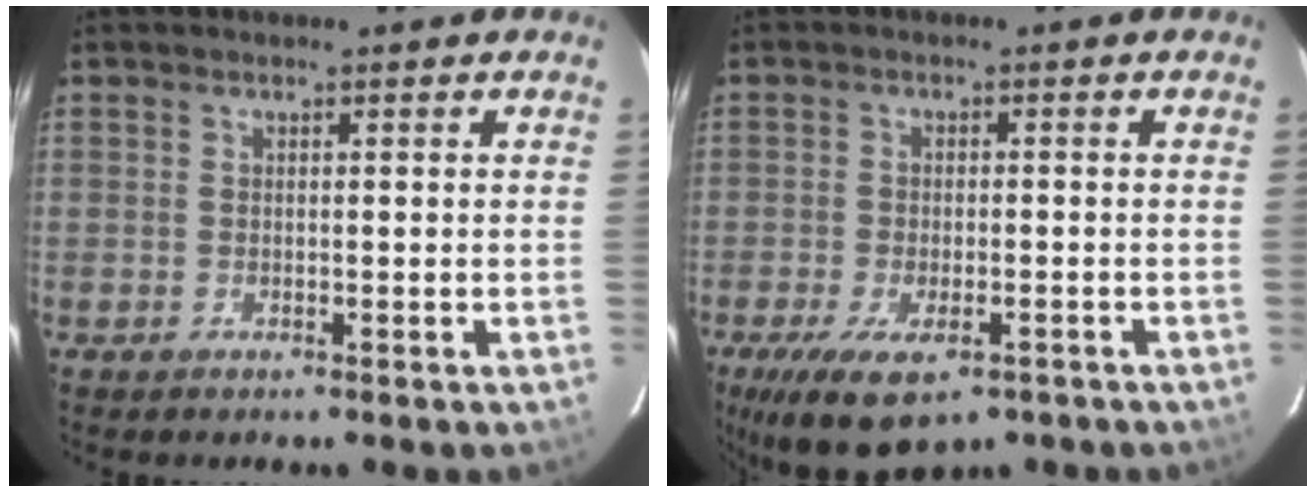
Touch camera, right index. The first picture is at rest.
{"total": 11.0, "force": [-6.8, 4.6, 7.3], "torque": [-0.157, -0.037, -0.106]}